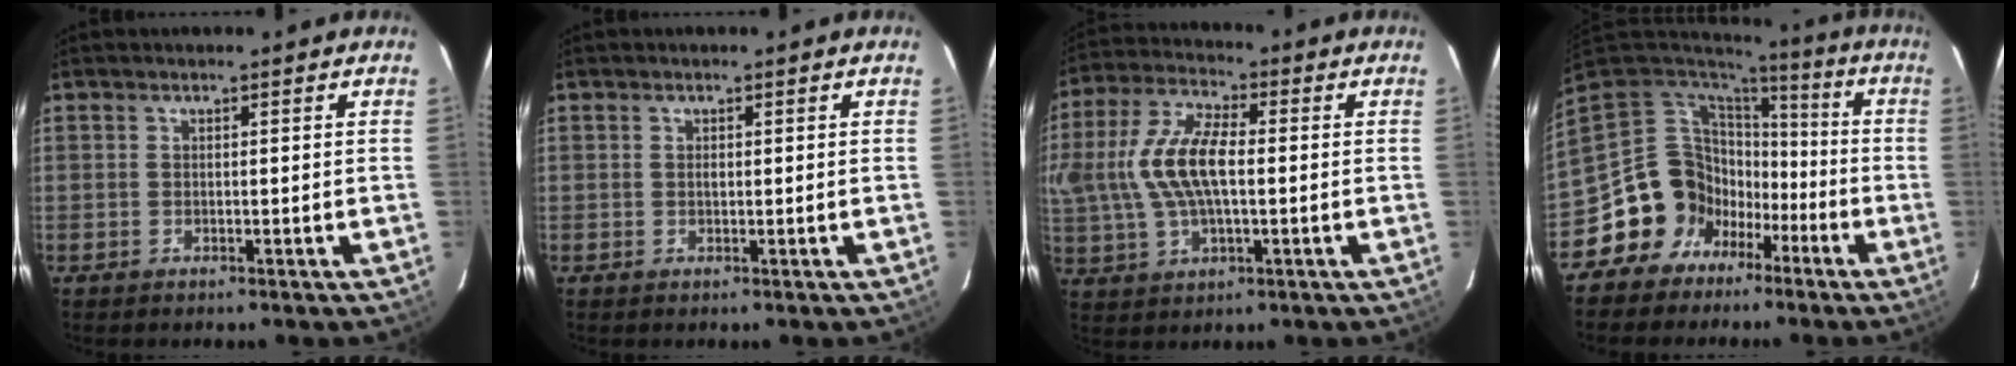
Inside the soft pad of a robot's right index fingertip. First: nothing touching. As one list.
[{"total": 0.5, "force": [0.1, 0.4, 0.3], "torque": [-0.006, 0.002, 0.003]}, {"total": 14.4, "force": [0.3, 6.6, 12.8], "torque": [-0.267, 0.011, 0.008]}, {"total": 13.8, "force": [-6.0, 11.8, 3.8], "torque": [-0.089, 0.038, -0.099]}]